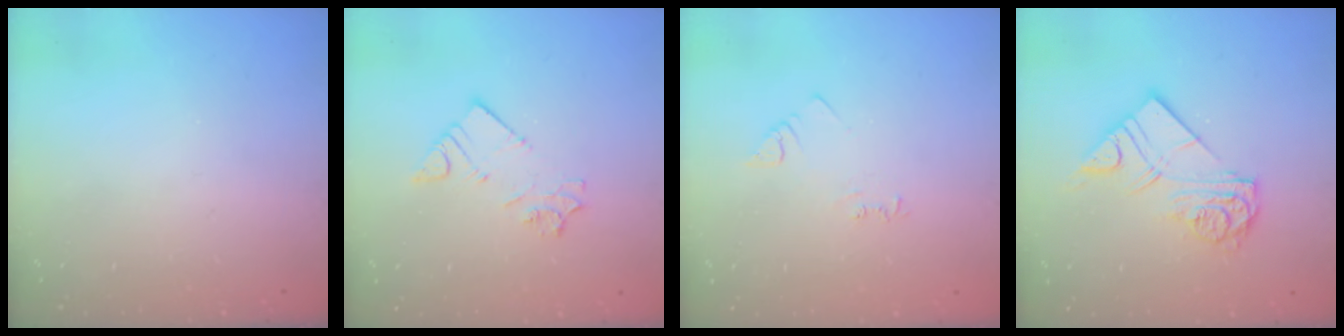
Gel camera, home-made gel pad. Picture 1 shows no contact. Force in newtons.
{"total": 5.1, "press": 5.1, "slide": 0.3}
{"total": 4.7, "press": 4.7, "slide": 0.7}
{"total": 12.3, "press": 12.2, "slide": 1.1}